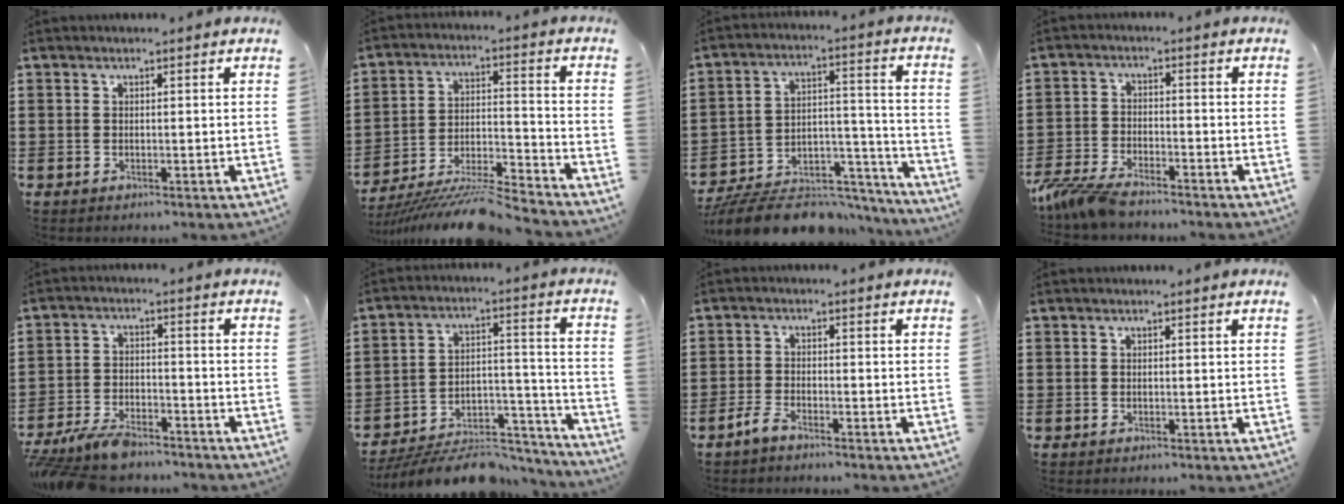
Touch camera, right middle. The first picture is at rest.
{"total": 9.5, "force": [-9.0, 0.2, 3.1], "torque": [-0.042, 0.015, -0.173]}
{"total": 9.9, "force": [-8.8, 2.7, 3.6], "torque": [-0.050, 0.028, -0.165]}
{"total": 5.6, "force": [-5.1, 0.8, 2.3], "torque": [-0.071, -0.011, -0.104]}
{"total": 6.4, "force": [-5.7, 1.6, 2.4], "torque": [-0.061, 0.003, -0.114]}
{"total": 8.4, "force": [-7.7, 2.1, 2.5], "torque": [-0.023, 0.029, -0.143]}
{"total": 2.8, "force": [-2.3, 0.5, 1.6], "torque": [-0.049, -0.004, -0.050]}
{"total": 0.0}